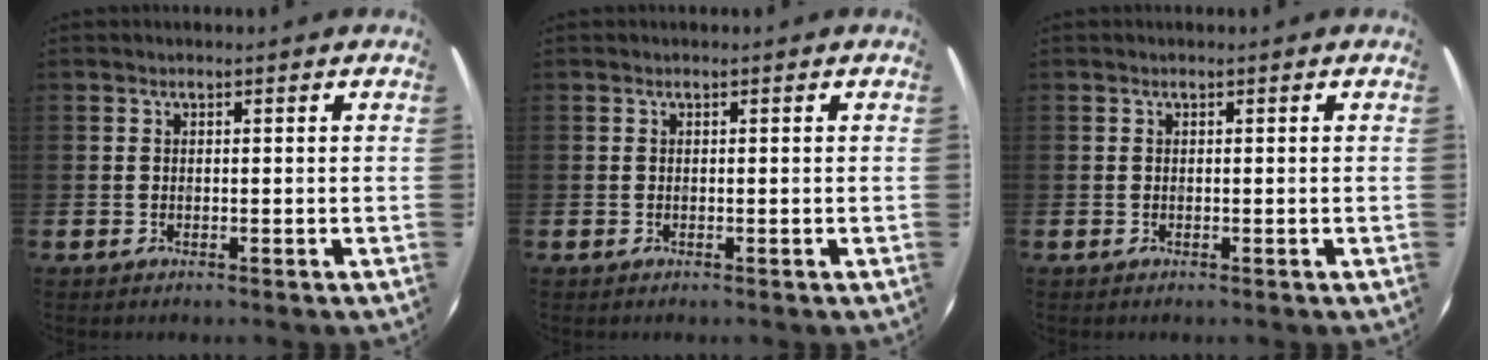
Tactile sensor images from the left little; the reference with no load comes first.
{"total": 0.0}
{"total": 0.0}